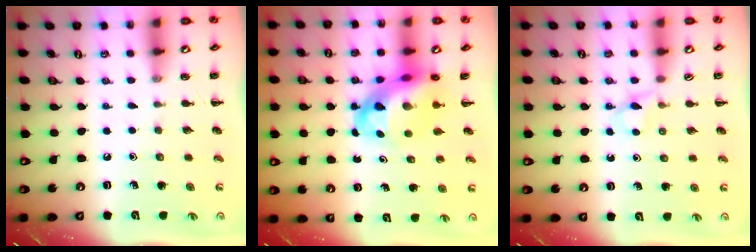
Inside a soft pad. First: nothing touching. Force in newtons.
{"total": 10.1, "press": 9.8, "slide": 2.5}
{"total": 3.1, "press": 2.8, "slide": 1.2}